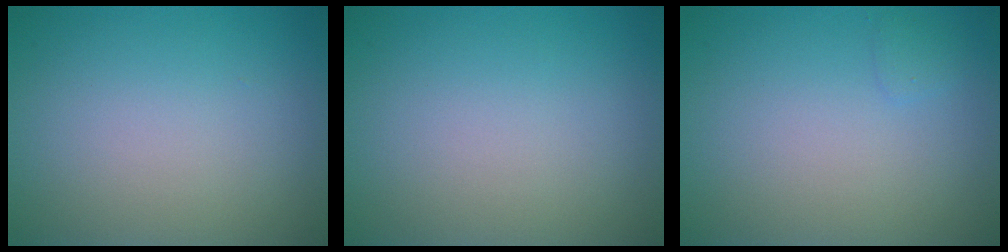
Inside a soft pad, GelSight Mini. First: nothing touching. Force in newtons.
{"total": 0.0}
{"total": 0.7, "press": 0.7, "slide": 0.1}